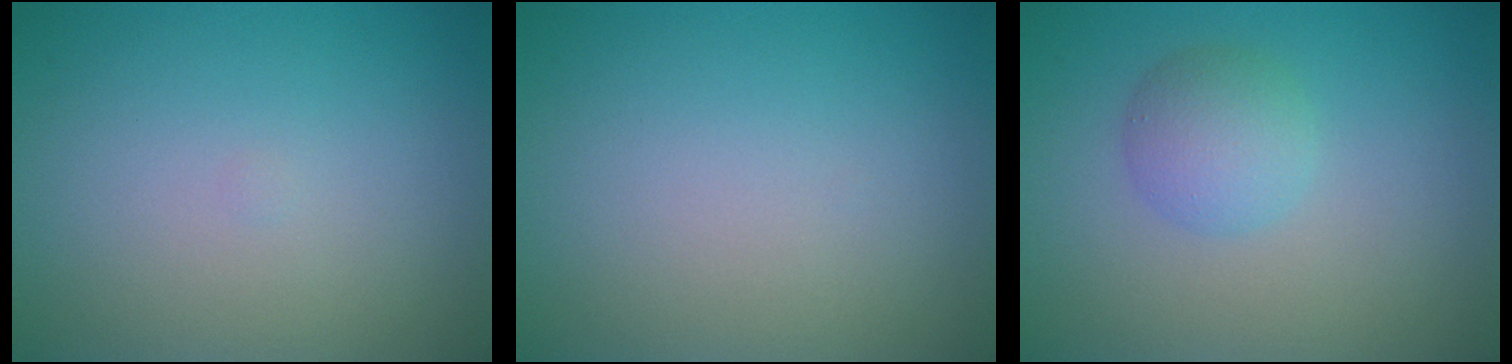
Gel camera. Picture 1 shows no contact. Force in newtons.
{"total": 0.0}
{"total": 2.8, "press": 2.8, "slide": 0.1}